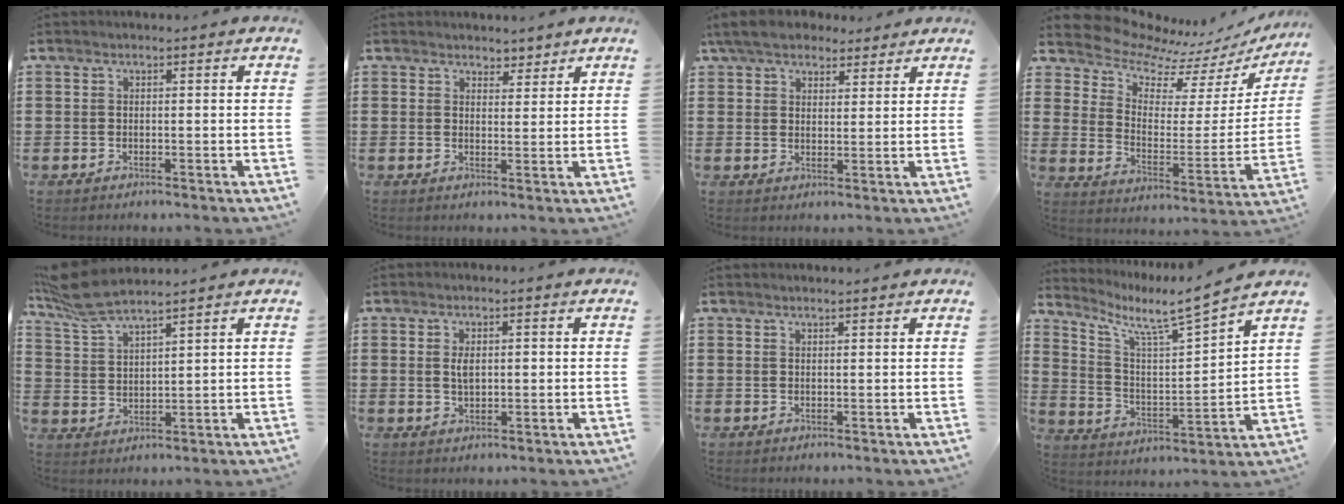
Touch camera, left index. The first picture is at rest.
{"total": 2.7, "force": [2.6, 0.9, -0.1], "torque": [0.002, -0.004, 0.047]}
{"total": 5.9, "force": [5.1, 2.3, 2.0], "torque": [-0.058, 0.000, 0.096]}
{"total": 8.5, "force": [8.0, 2.4, 1.3], "torque": [-0.069, -0.073, 0.140]}
{"total": 7.4, "force": [6.4, 1.0, 3.6], "torque": [-0.092, -0.018, 0.117]}
{"total": 2.2, "force": [0.5, 1.0, 2.0], "torque": [-0.034, 0.001, 0.005]}
{"total": 1.0, "force": [1.0, 0.0, 0.2], "torque": [-0.006, -0.002, 0.020]}
{"total": 7.8, "force": [6.4, 0.0, 4.4], "torque": [-0.107, -0.049, 0.098]}